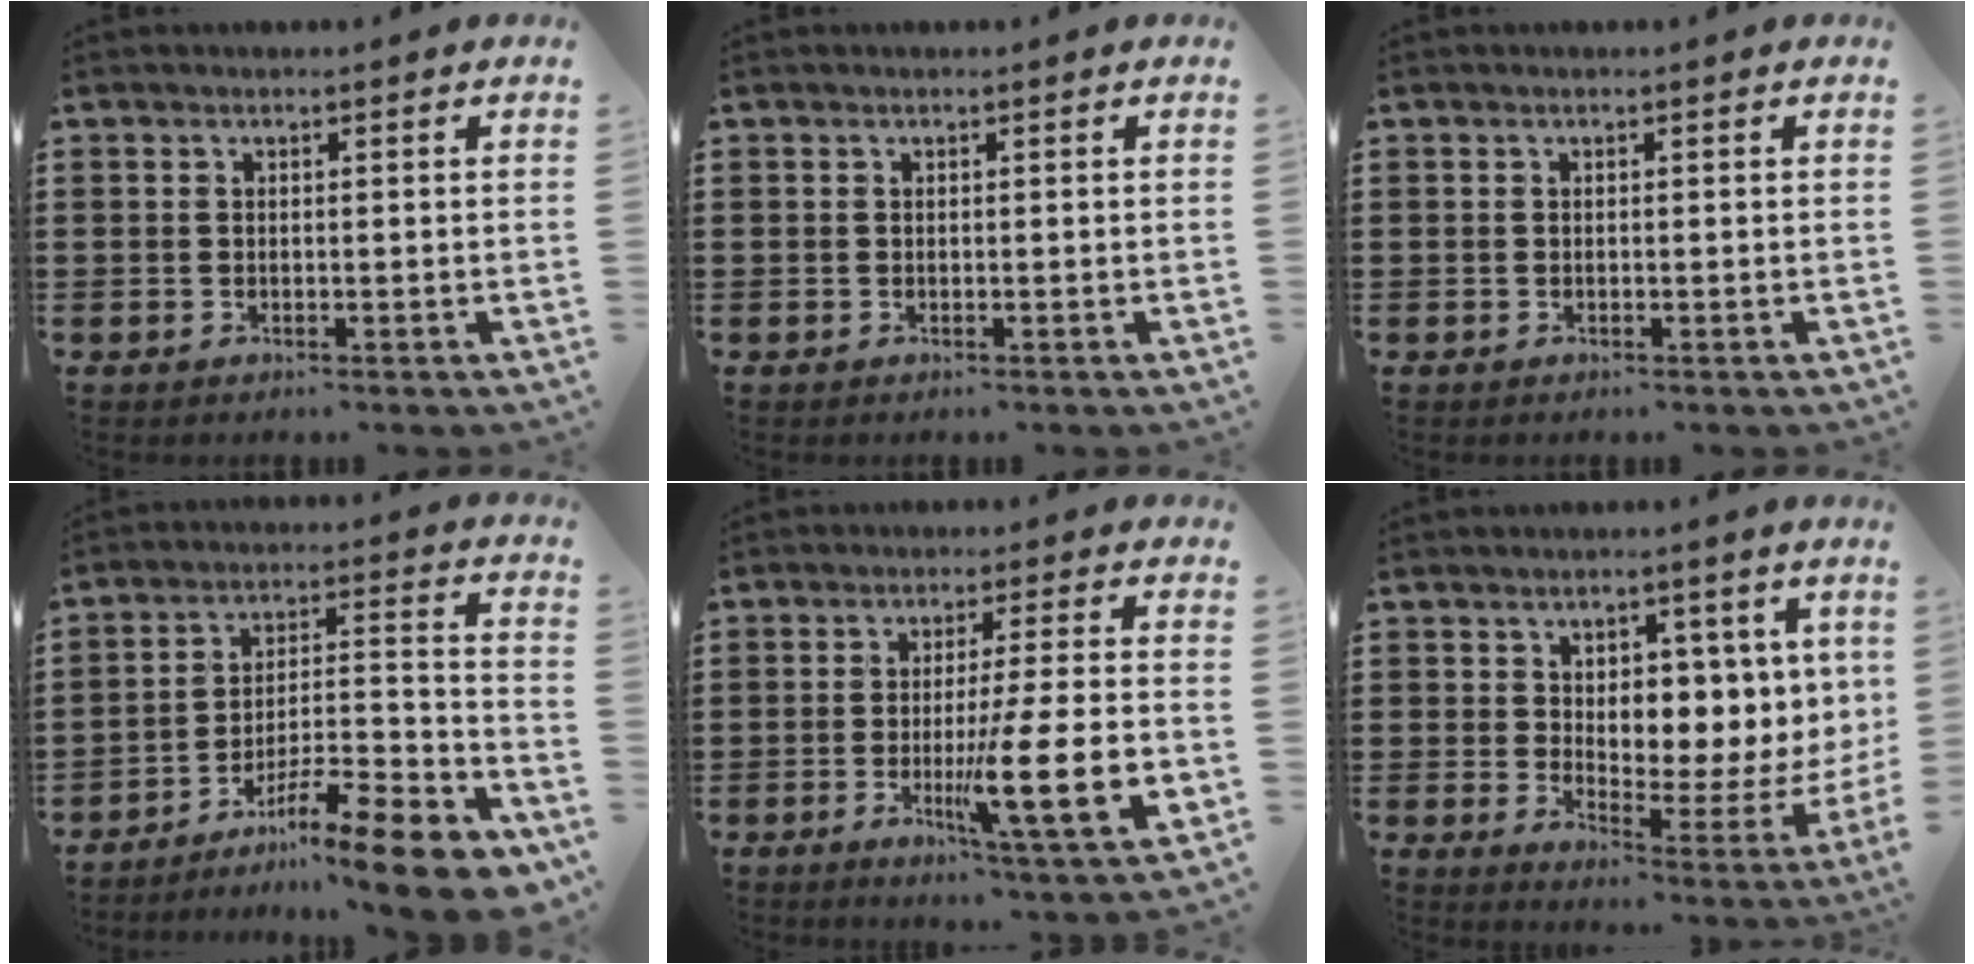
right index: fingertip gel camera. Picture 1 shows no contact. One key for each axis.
{"total": 0.0}
{"total": 0.0}
{"total": 12.5, "fx": -9.8, "fy": 1.5, "fz": 7.6, "tx": -0.100, "ty": 0.031, "tz": -0.182}
{"total": 12.9, "fx": -2.8, "fy": 1.2, "fz": 12.5, "tx": -0.218, "ty": -0.018, "tz": -0.050}
{"total": 4.3, "fx": 2.6, "fy": 2.9, "fz": 1.9, "tx": -0.040, "ty": -0.029, "tz": 0.040}